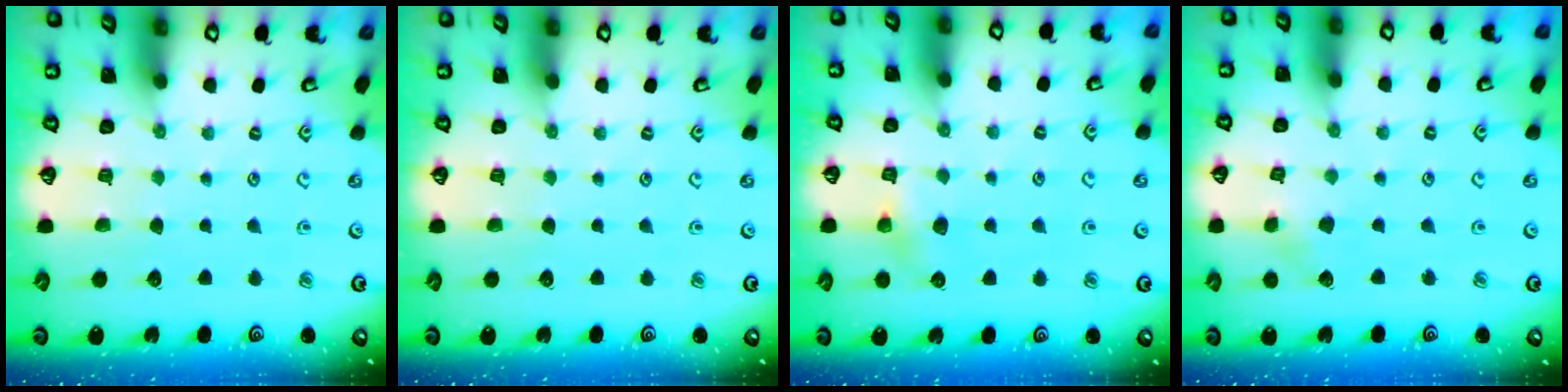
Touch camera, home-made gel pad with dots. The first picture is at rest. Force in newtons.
{"total": 0.0}
{"total": 5.4, "press": 5.4, "slide": 0.6}
{"total": 3.4, "press": 3.3, "slide": 0.4}